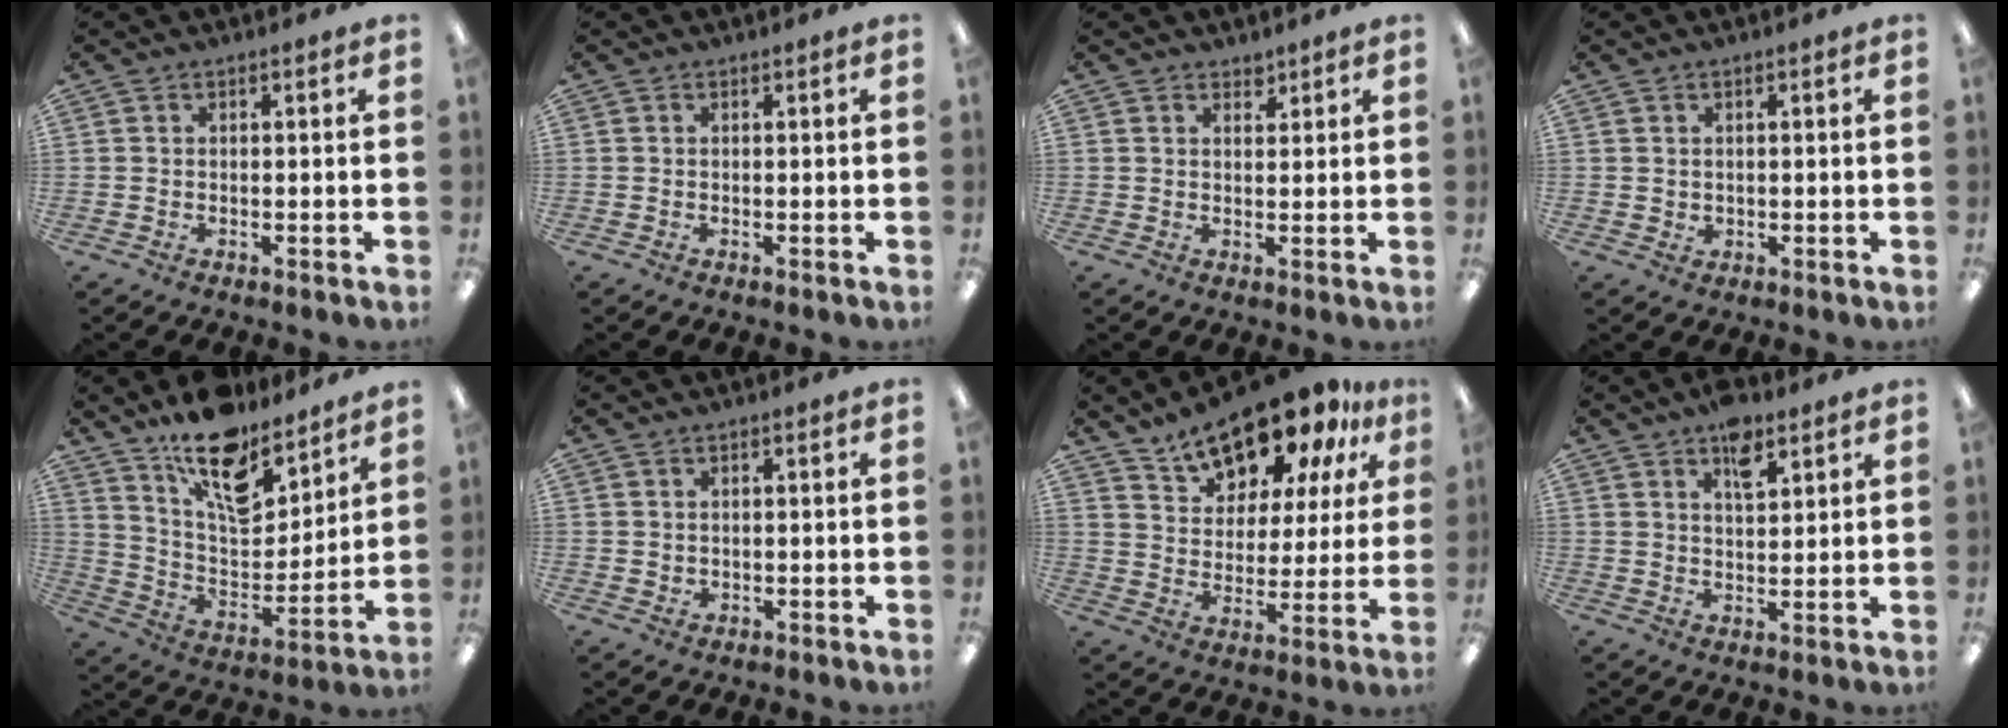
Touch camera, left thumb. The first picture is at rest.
{"total": 0.0}
{"total": 1.9, "force": [1.7, 0.8, 0.3], "torque": [0.002, -0.007, 0.030]}
{"total": 1.3, "force": [0.6, 1.2, 0.3], "torque": [-0.008, 0.003, 0.008]}
{"total": 16.5, "force": [12.4, 7.1, 8.1], "torque": [-0.142, -0.084, 0.221]}
{"total": 1.1, "force": [0.6, 0.8, 0.2], "torque": [-0.005, 0.002, 0.011]}
{"total": 16.0, "force": [13.2, 6.6, 6.1], "torque": [-0.104, -0.092, 0.234]}
{"total": 6.9, "force": [4.5, 3.1, 4.2], "torque": [-0.054, -0.021, 0.076]}